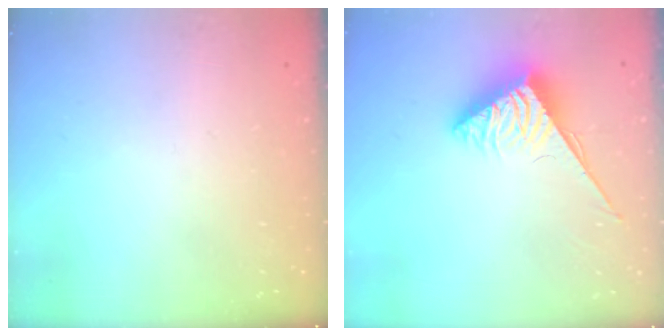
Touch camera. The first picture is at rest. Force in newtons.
{"total": 4.0, "press": 4.0, "slide": 0.6}